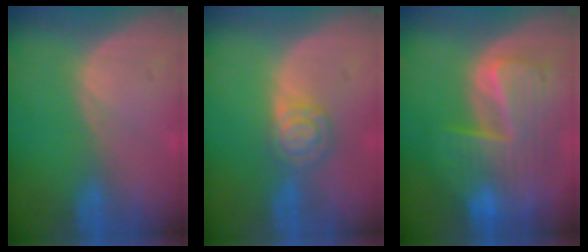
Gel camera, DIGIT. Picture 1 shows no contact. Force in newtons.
{"total": 4.8, "press": 4.2, "slide": 2.3}
{"total": 10.0, "press": 8.7, "slide": 5.0}